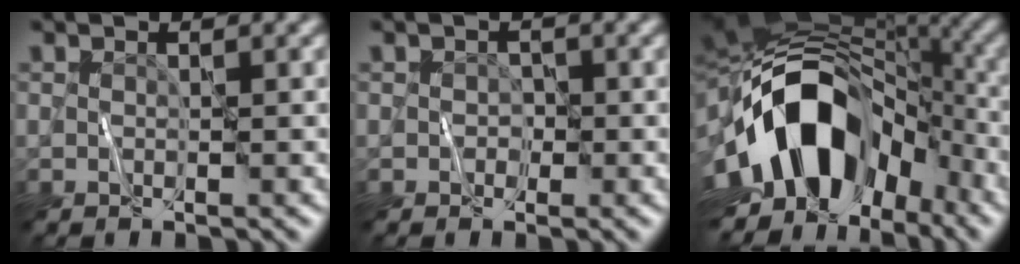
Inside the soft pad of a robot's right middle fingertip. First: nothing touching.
{"total": 0.7, "force": [-0.1, 0.6, 0.2], "torque": [0.002, 0.001, -0.003]}
{"total": 16.1, "force": [-3.6, 10.6, 11.6], "torque": [-0.200, 0.000, -0.068]}